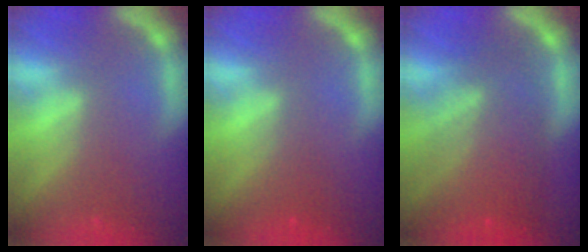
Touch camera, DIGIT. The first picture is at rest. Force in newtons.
{"total": 1.5}
{"total": 8.6}